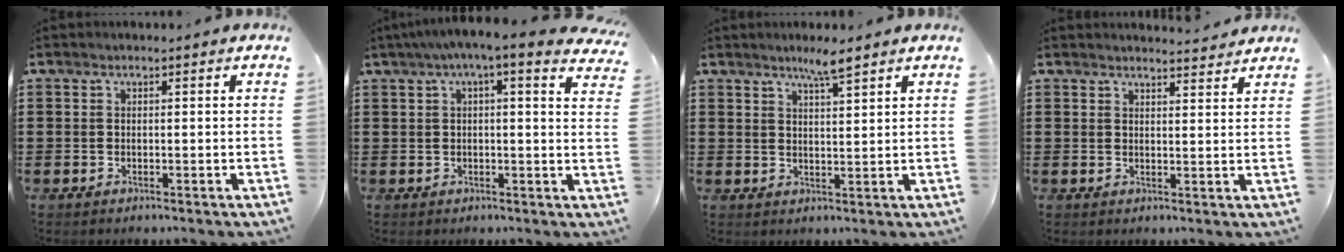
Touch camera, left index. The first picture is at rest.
{"total": 4.2, "force": [2.8, 0.0, 3.1], "torque": [-0.069, -0.006, 0.046]}
{"total": 3.9, "force": [3.1, 0.1, 2.3], "torque": [-0.043, -0.003, 0.052]}
{"total": 2.8, "force": [2.8, 0.0, 0.2], "torque": [-0.003, -0.012, 0.051]}